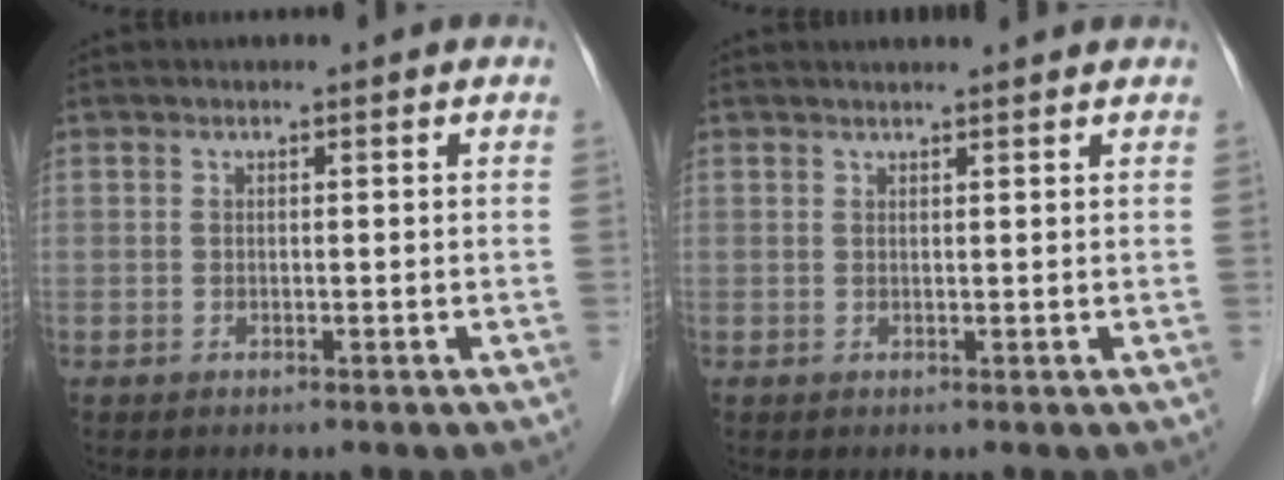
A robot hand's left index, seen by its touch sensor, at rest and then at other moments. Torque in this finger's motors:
{"motor_torque": [0.19, -0.28, -0.01, 0.00]}